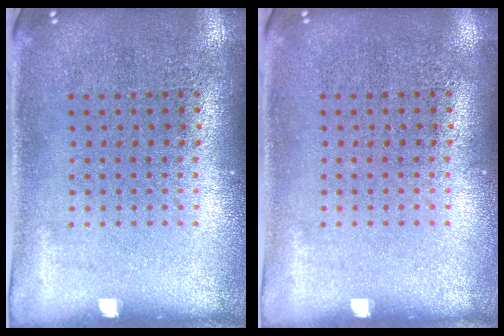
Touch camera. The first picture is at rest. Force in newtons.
{"total": 0.0}